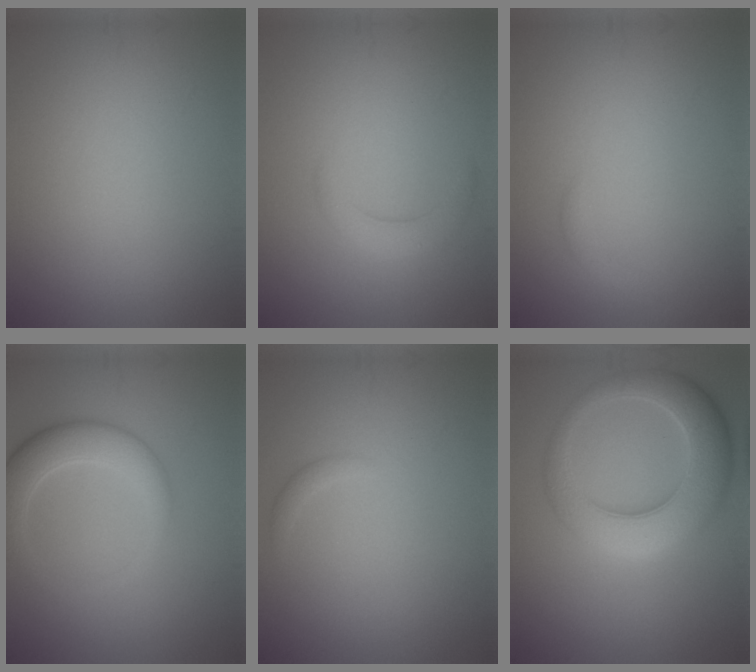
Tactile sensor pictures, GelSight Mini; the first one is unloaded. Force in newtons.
{"total": 2.0, "press": 2.0, "slide": 0.1}
{"total": 0.8, "press": 0.8, "slide": 0.1}
{"total": 4.5, "press": 4.5, "slide": 0.4}
{"total": 0.7, "press": 0.7, "slide": 0.1}
{"total": 7.9, "press": 7.9, "slide": 0.1}